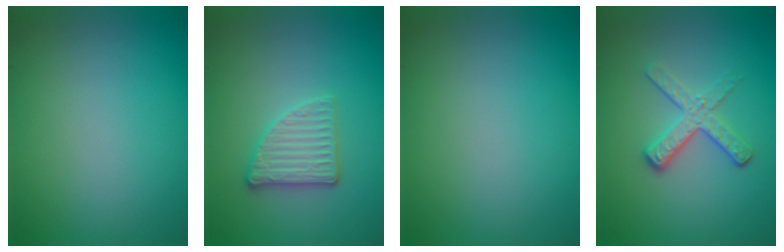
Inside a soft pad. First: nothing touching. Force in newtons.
{"total": 2.8, "press": 2.7, "slide": 0.8}
{"total": 0.0}
{"total": 3.5, "press": 2.4, "slide": 2.5}